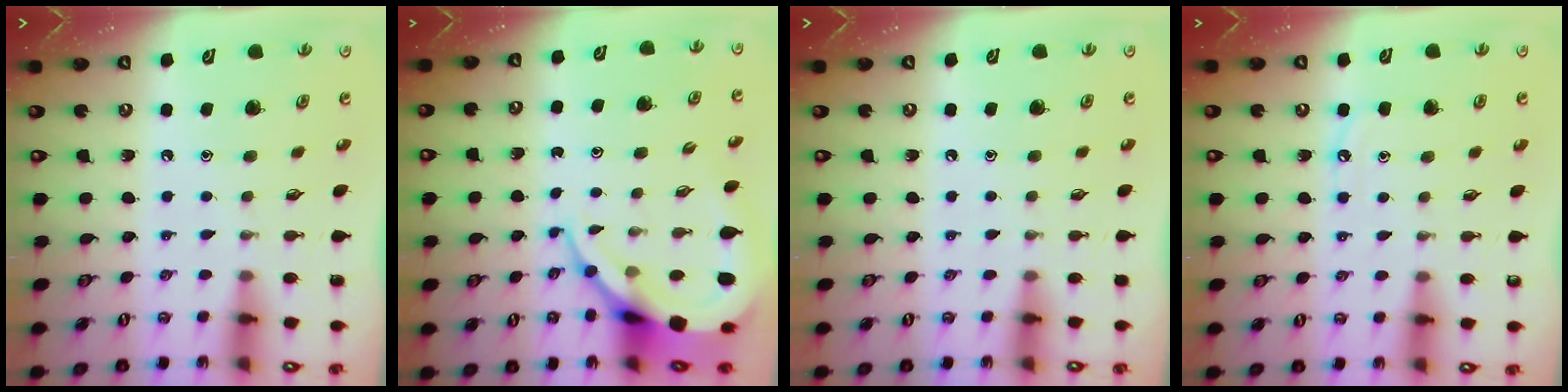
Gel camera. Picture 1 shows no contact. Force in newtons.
{"total": 11.4, "press": 11.3, "slide": 1.2}
{"total": 2.4, "press": 2.4, "slide": 0.4}
{"total": 4.4, "press": 4.4, "slide": 0.5}